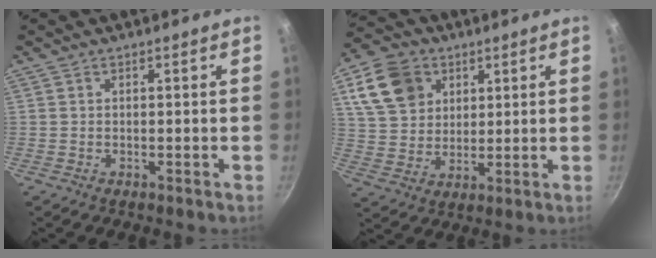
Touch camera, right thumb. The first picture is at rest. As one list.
[{"total": 12.8, "force": [5.3, 9.9, 6.2], "torque": [-0.094, -0.003, 0.100]}]